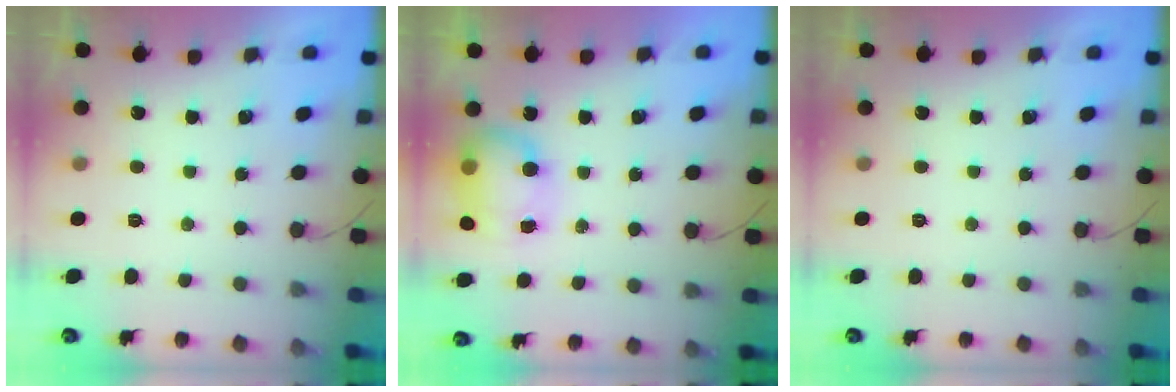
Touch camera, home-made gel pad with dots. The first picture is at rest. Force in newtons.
{"total": 8.3, "press": 8.3, "slide": 0.9}
{"total": 0.0}